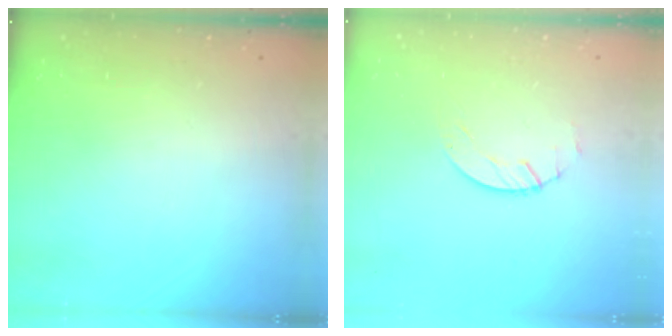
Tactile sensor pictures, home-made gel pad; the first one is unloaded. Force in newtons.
{"total": 0.8, "press": 0.8, "slide": 0.2}